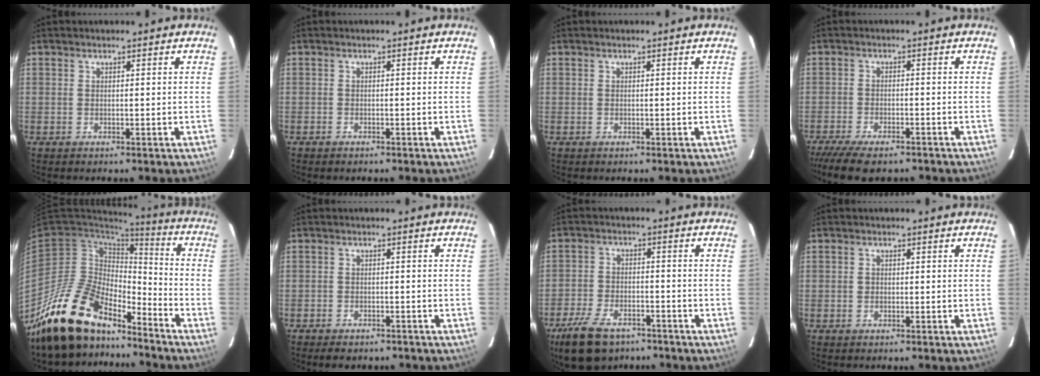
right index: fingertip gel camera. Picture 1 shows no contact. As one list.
[{"total": 1.0, "force": [-0.8, 0.5, 0.1], "torque": [-0.007, 0.002, -0.014]}, {"total": 0.0}, {"total": 10.5, "force": [-8.7, 3.0, 5.1], "torque": [-0.124, -0.031, -0.146]}, {"total": 19.0, "force": [-15.5, 7.6, 7.8], "torque": [-0.151, 0.010, -0.267]}, {"total": 5.1, "force": [-4.1, 2.3, 2.0], "torque": [-0.047, -0.004, -0.056]}, {"total": 12.1, "force": [-8.4, 6.1, 6.1], "torque": [-0.152, -0.008, -0.147]}, {"total": 0.9, "force": [-0.2, 0.8, 0.2], "torque": [-0.001, 0.001, -0.005]}]